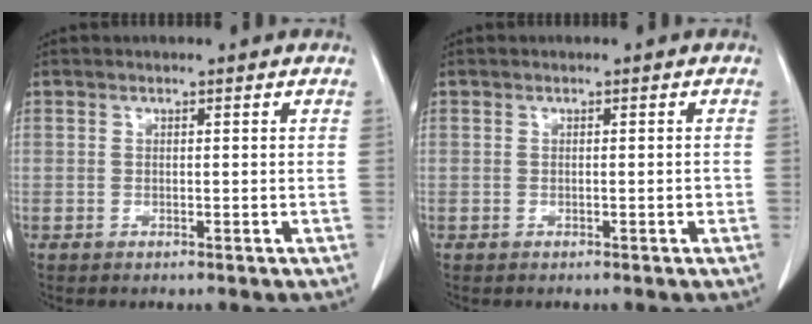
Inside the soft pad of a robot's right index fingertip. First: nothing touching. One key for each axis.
{"total": 0.7, "fx": -0.2, "fy": 0.3, "fz": 0.7, "tx": -0.010, "ty": 0.001, "tz": 0.000}